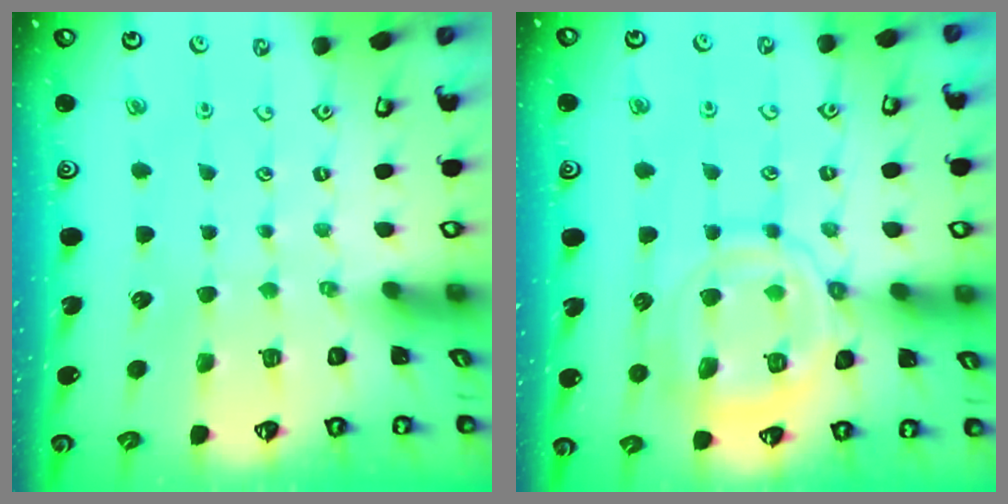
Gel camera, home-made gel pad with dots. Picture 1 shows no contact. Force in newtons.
{"total": 13.4, "press": 13.3, "slide": 1.1}